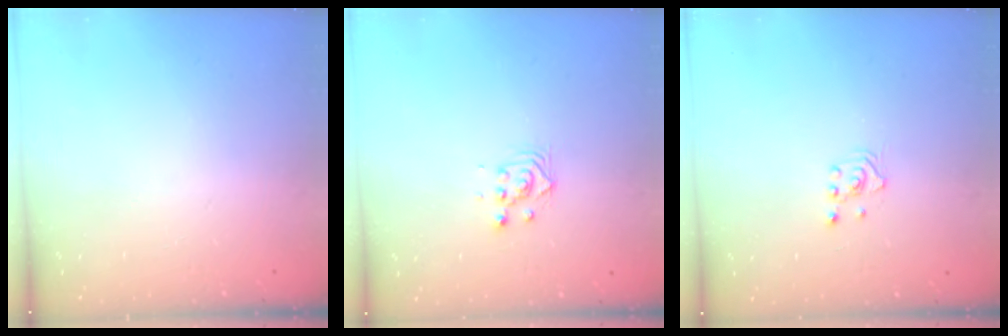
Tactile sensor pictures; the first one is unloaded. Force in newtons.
{"total": 2.8, "press": 2.8, "slide": 0.1}
{"total": 2.0, "press": 2.0, "slide": 0.3}